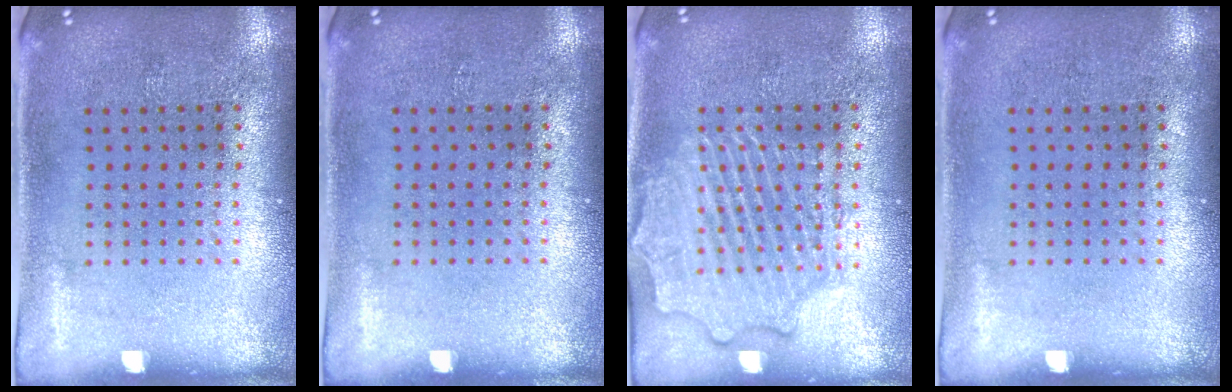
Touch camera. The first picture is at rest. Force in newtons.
{"total": 0.0}
{"total": 3.6, "press": 3.6, "slide": 0.4}
{"total": 0.0}